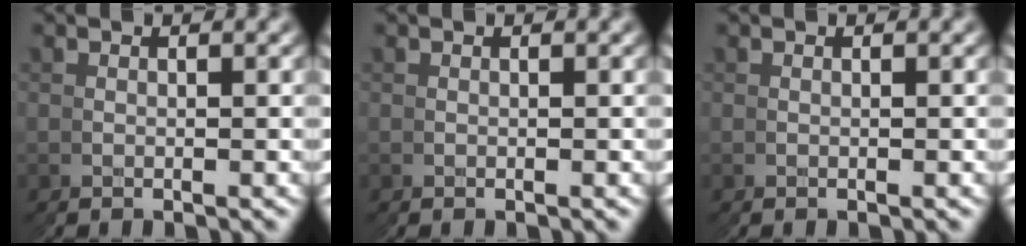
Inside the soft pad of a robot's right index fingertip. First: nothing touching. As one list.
[{"total": 0.0}, {"total": 0.0}]